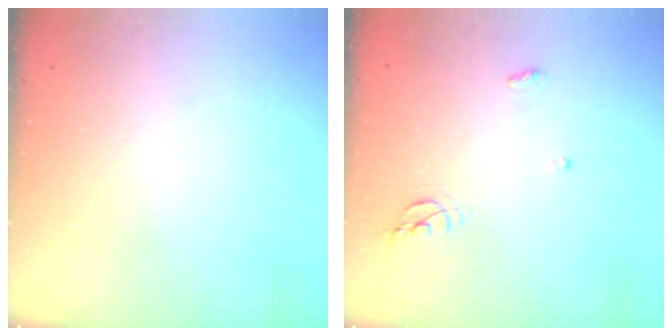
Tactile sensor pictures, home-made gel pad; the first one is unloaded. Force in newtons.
{"total": 6.5, "press": 6.5, "slide": 0.6}